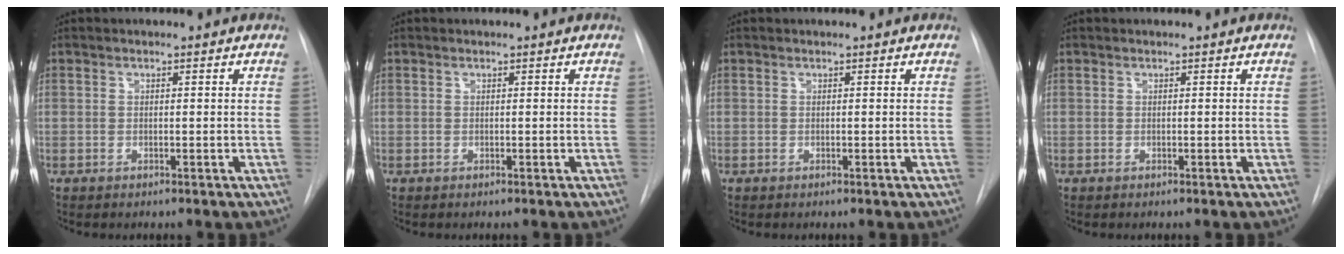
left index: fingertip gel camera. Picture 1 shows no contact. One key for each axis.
{"total": 0.0}
{"total": 0.0}
{"total": 0.0}